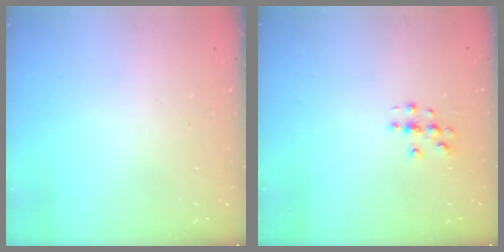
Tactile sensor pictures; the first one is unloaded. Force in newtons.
{"total": 3.2, "press": 3.2, "slide": 0.2}